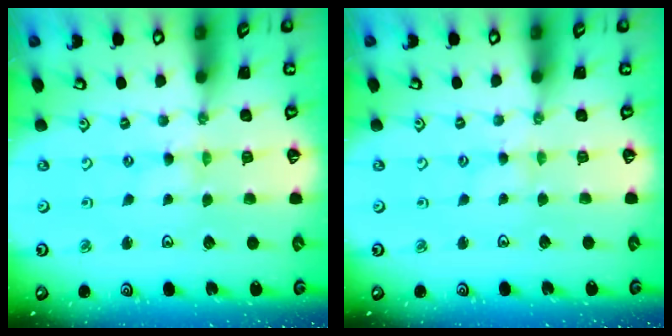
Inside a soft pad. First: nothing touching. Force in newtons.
{"total": 2.0, "press": 2.0, "slide": 0.3}